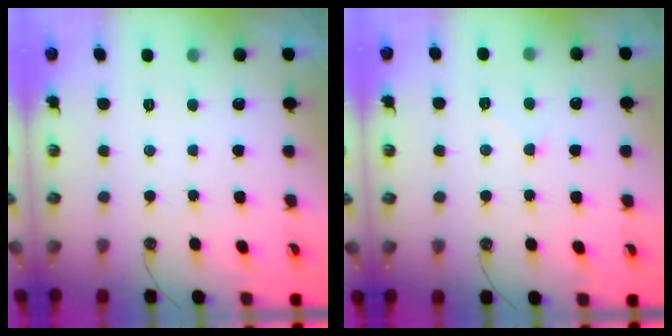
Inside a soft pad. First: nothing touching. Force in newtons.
{"total": 2.2, "press": 2.2, "slide": 0.4}